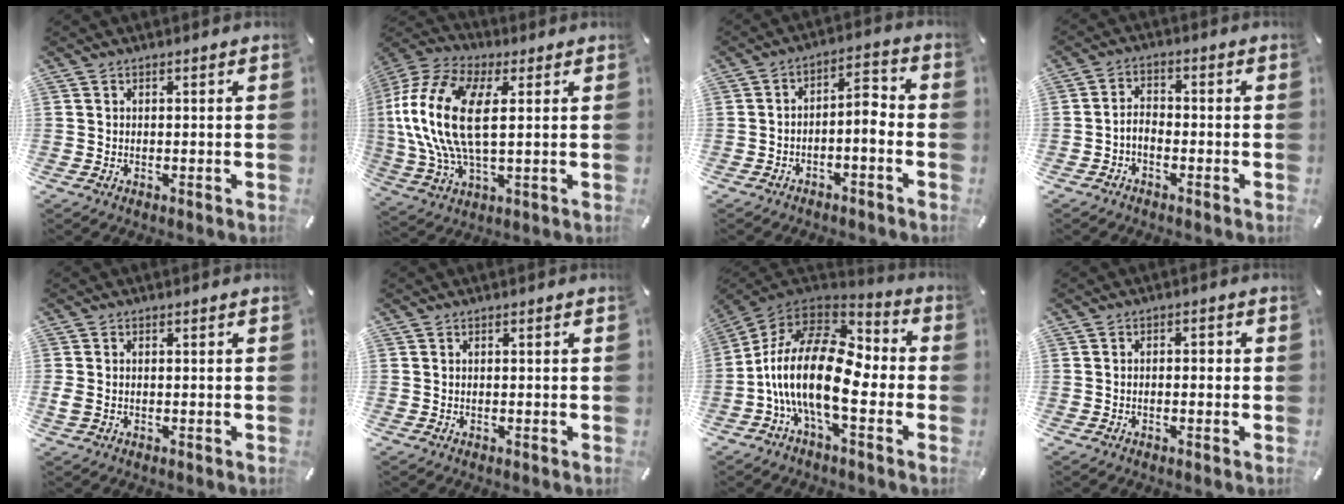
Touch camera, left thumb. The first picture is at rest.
{"total": 17.9, "force": [2.9, 8.8, 15.3], "torque": [-0.345, -0.009, 0.047]}
{"total": 5.5, "force": [-2.7, 2.3, 4.2], "torque": [-0.071, 0.013, -0.050]}
{"total": 3.2, "force": [-2.0, 1.8, 1.7], "torque": [-0.043, 0.009, -0.043]}
{"total": 1.5, "force": [-0.2, 0.9, 1.2], "torque": [-0.023, 0.002, -0.004]}
{"total": 0.0}
{"total": 20.9, "force": [-4.5, 9.6, 18.0], "torque": [-0.378, 0.009, -0.078]}
{"total": 1.9, "force": [-0.7, 1.0, 1.5], "torque": [-0.028, 0.007, -0.014]}